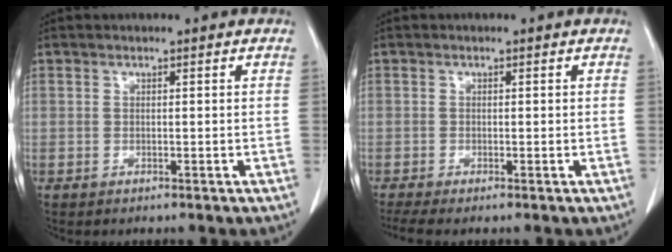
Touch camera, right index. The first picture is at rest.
{"total": 2.1, "force": [-1.5, 0.0, 1.6], "torque": [-0.036, -0.007, -0.030]}